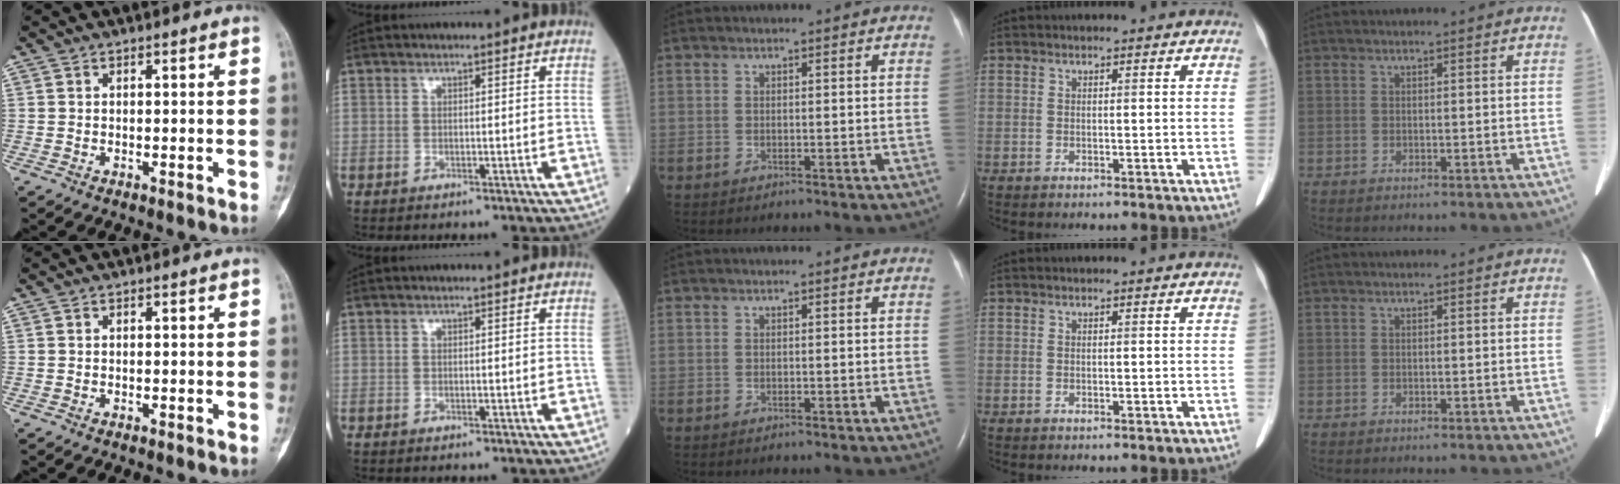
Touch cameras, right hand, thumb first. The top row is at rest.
{}